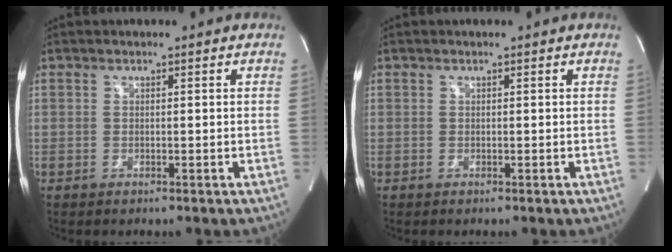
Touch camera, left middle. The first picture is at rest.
{"total": 0.0}